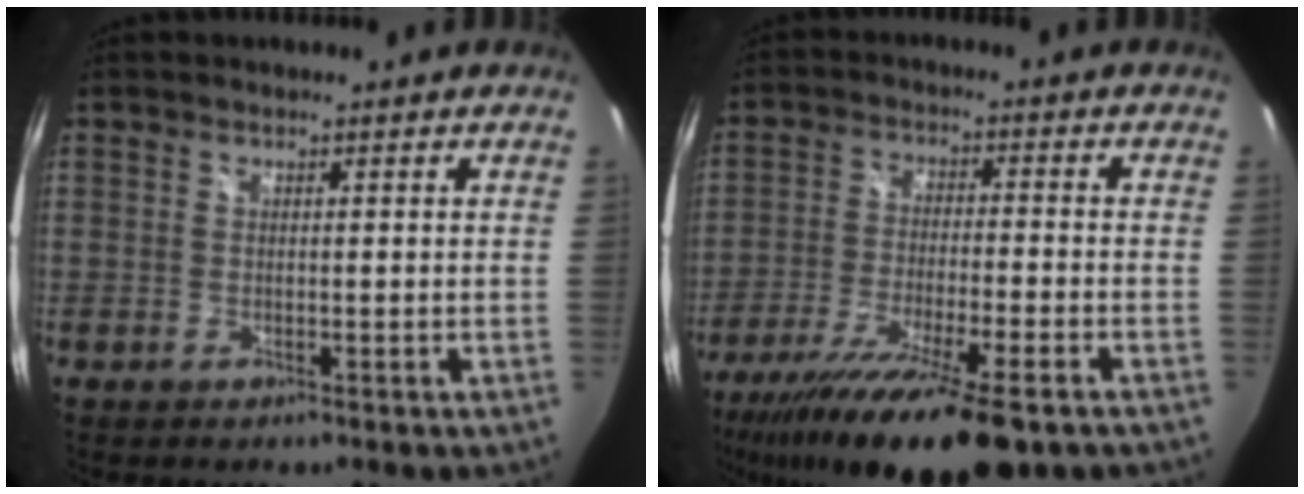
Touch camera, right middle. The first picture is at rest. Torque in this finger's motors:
{"motor_torque": [1.25, -0.89, 0.75, 0.21]}